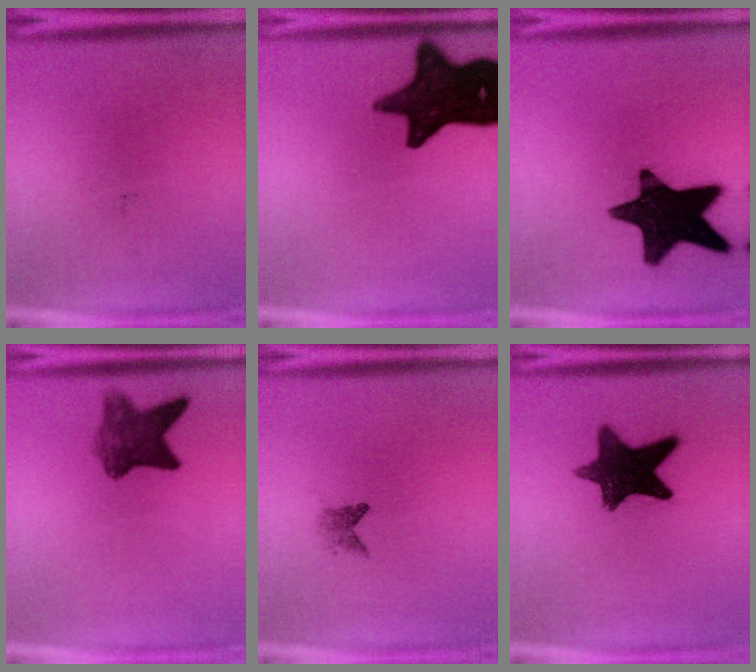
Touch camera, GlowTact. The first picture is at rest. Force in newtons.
{"total": 16.3}
{"total": 18.2}
{"total": 7.1}
{"total": 1.6}
{"total": 13.4}